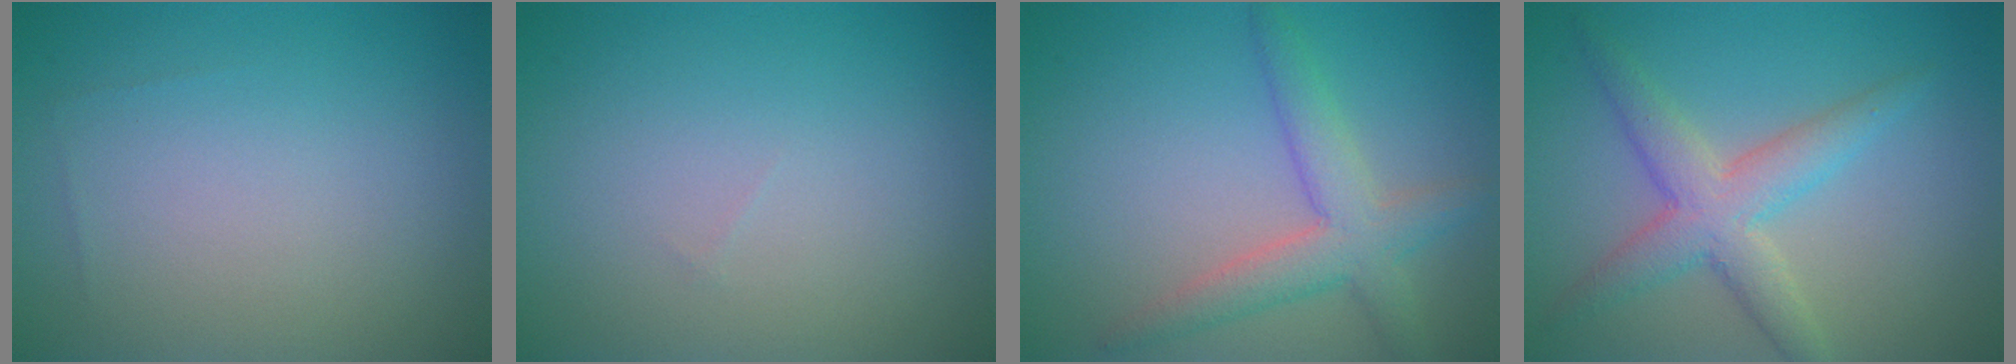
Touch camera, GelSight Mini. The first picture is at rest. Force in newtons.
{"total": 0.0}
{"total": 4.1, "press": 4.1, "slide": 0.2}
{"total": 4.3, "press": 4.3, "slide": 0.0}